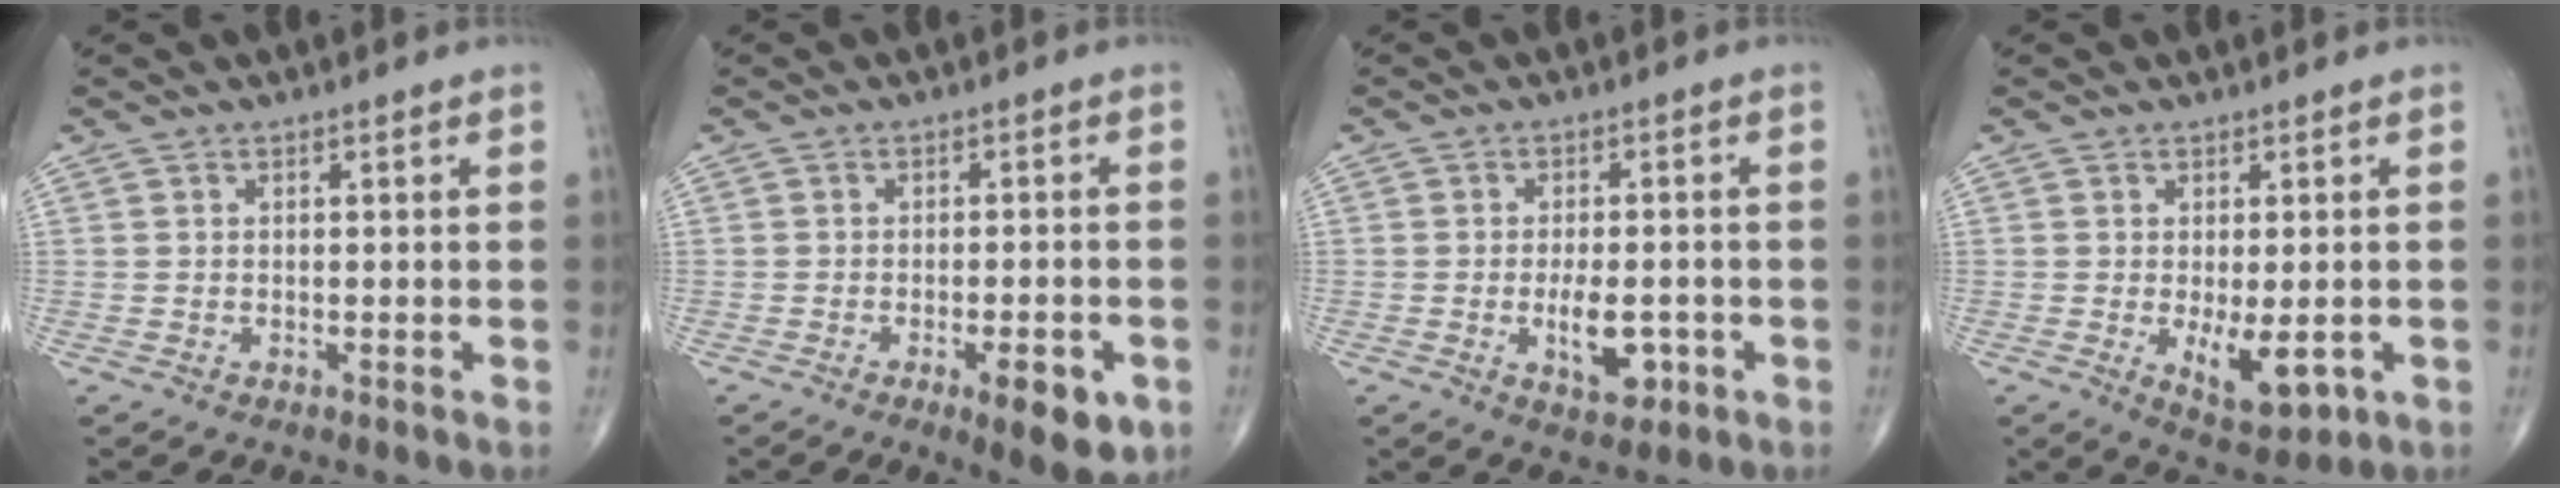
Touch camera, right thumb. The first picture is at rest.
{"total": 8.1, "force": [-3.4, 2.6, 6.9], "torque": [-0.087, 0.001, -0.041]}
{"total": 6.6, "force": [-1.9, 3.2, 5.5], "torque": [-0.077, 0.000, -0.023]}
{"total": 7.7, "force": [-1.6, 3.3, 6.7], "torque": [-0.091, -0.016, -0.012]}